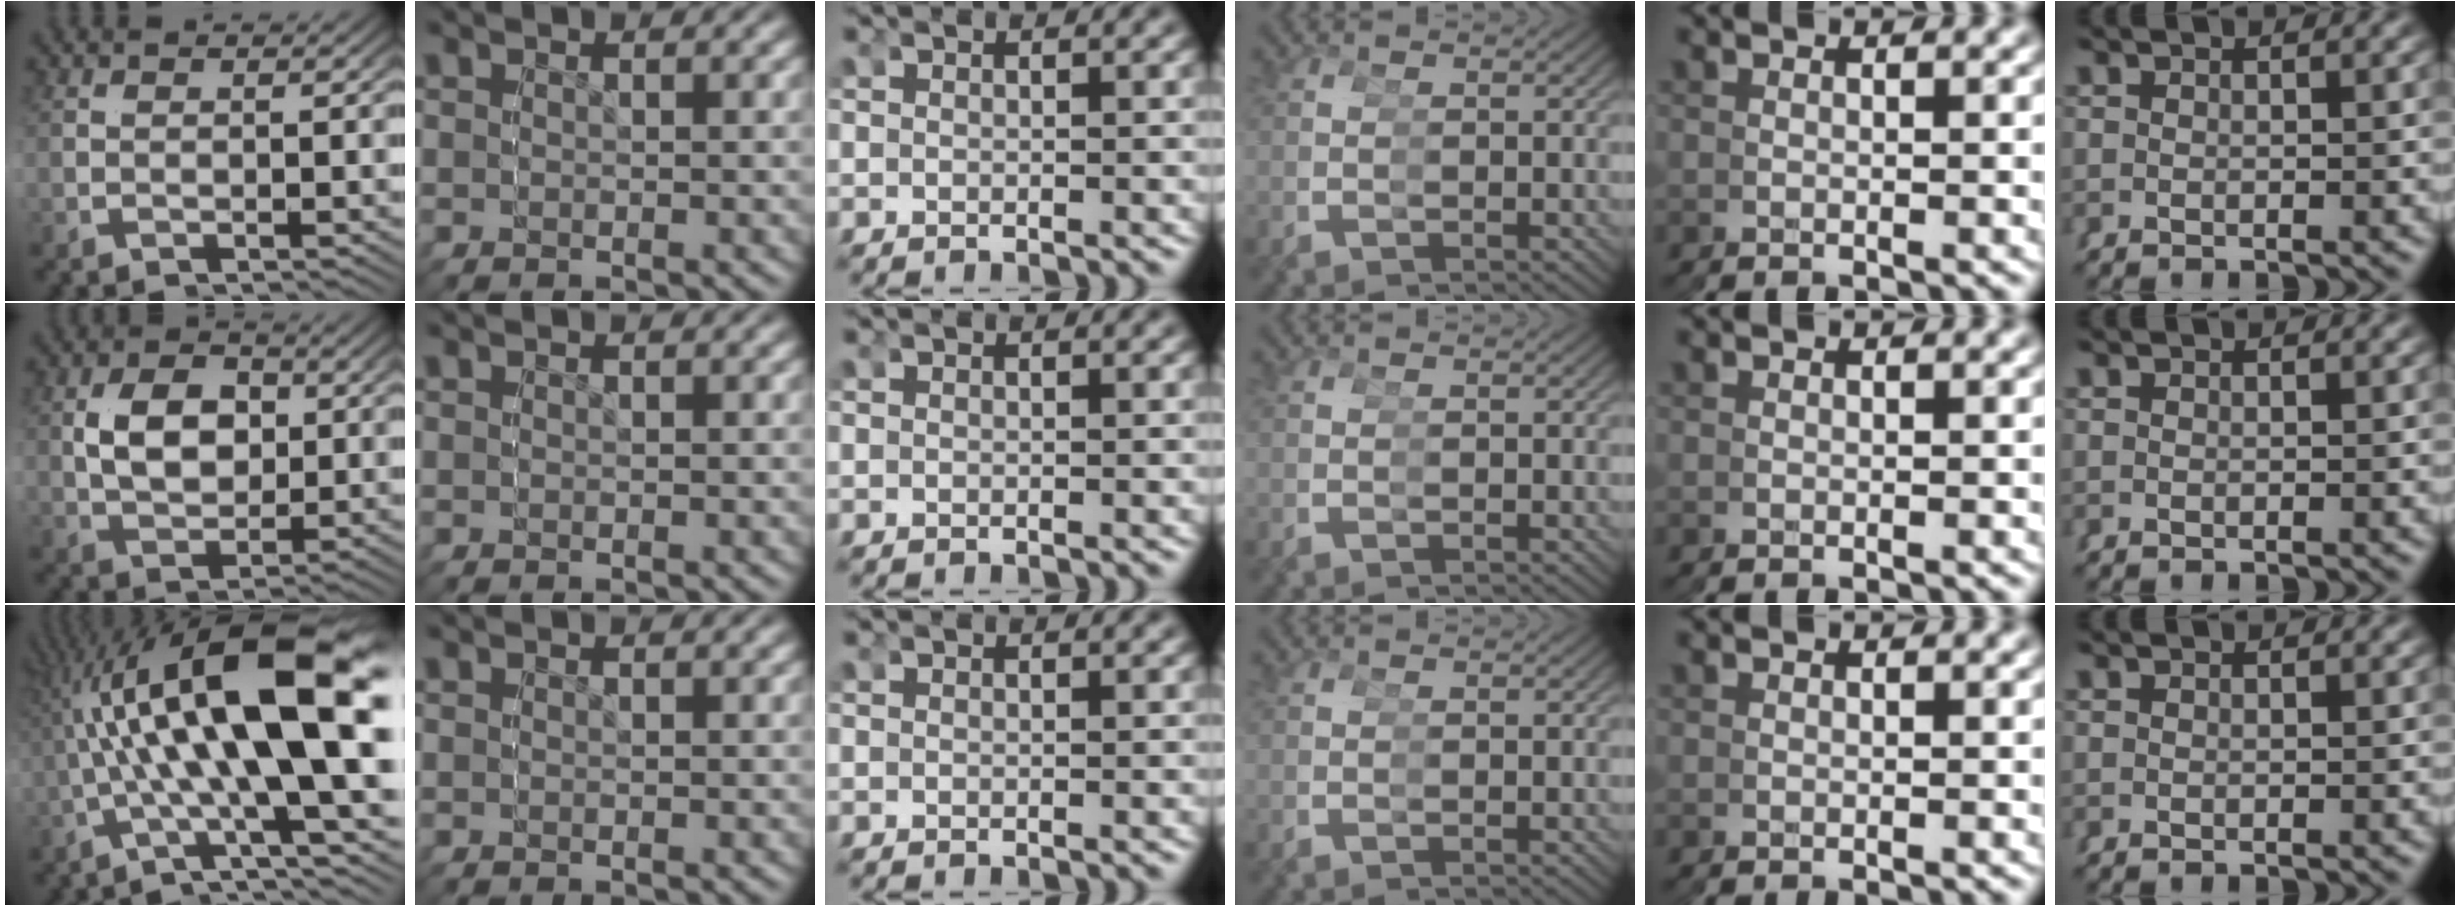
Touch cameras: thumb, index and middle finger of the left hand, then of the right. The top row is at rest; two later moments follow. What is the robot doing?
{"motion": "grasp_and_lifting", "object": "cubes"}